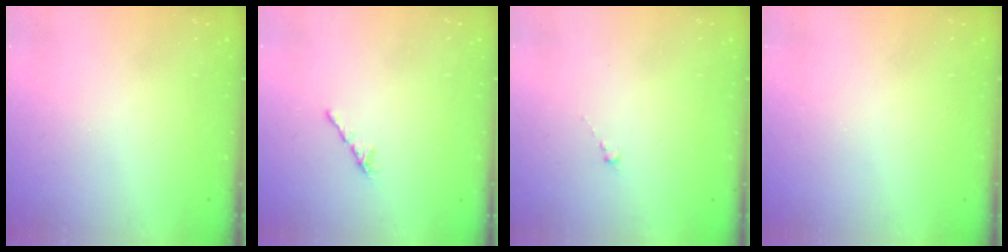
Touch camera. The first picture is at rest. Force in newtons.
{"total": 2.1, "press": 2.0, "slide": 0.7}
{"total": 0.0}
{"total": 0.0}